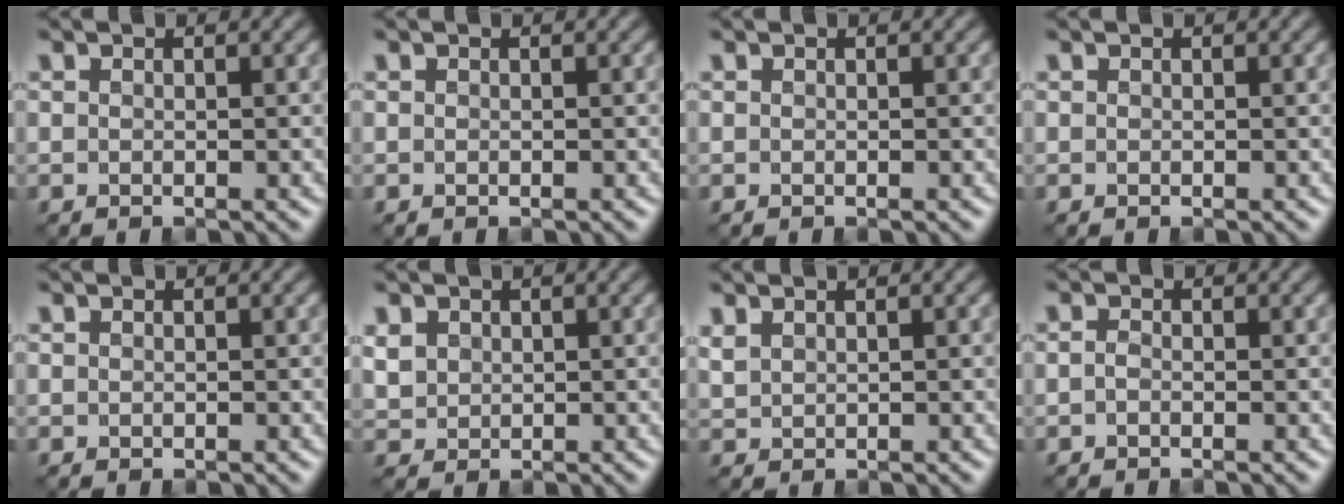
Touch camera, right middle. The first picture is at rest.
{"total": 0.0}
{"total": 0.0}
{"total": 0.0}
{"total": 0.0}
{"total": 2.0, "force": [0.8, 1.7, 0.7], "torque": [-0.023, -0.001, 0.019]}
{"total": 1.1, "force": [0.9, 0.5, 0.4], "torque": [-0.016, 0.000, 0.023]}
{"total": 0.6, "force": [-0.3, 0.4, 0.4], "torque": [-0.011, 0.000, -0.007]}